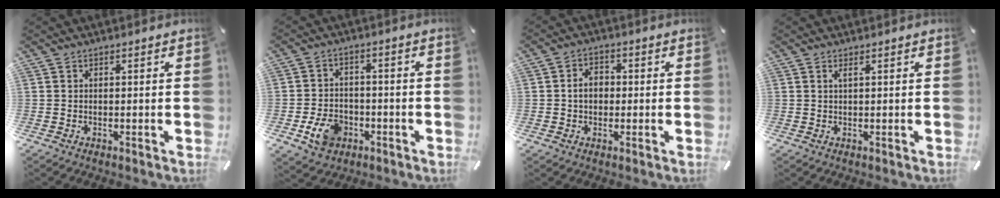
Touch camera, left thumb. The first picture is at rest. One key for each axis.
{"total": 8.2, "fx": -3.2, "fy": 6.2, "fz": 4.3, "tx": -0.091, "ty": 0.013, "tz": -0.061}
{"total": 4.6, "fx": -0.4, "fy": 3.5, "fz": 2.8, "tx": -0.053, "ty": 0.004, "tz": -0.012}
{"total": 1.1, "fx": 0.5, "fy": 0.0, "fz": 1.0, "tx": -0.021, "ty": -0.001, "tz": 0.008}